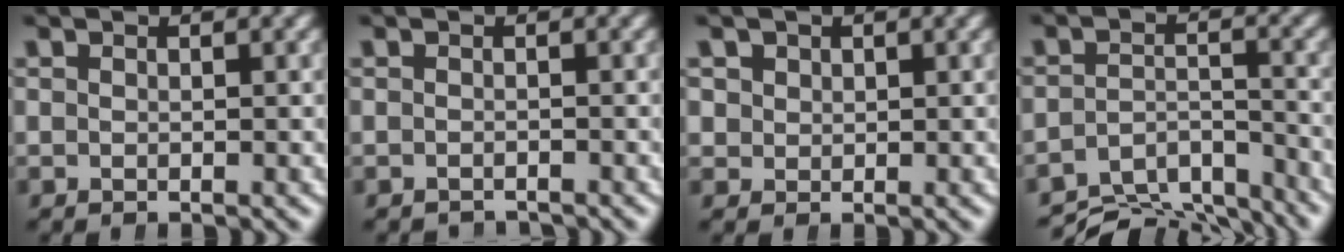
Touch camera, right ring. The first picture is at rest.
{"total": 1.8, "force": [-1.8, -0.1, -0.2], "torque": [0.006, -0.012, -0.026]}
{"total": 2.3, "force": [1.3, 1.7, 0.7], "torque": [-0.013, -0.007, 0.037]}
{"total": 7.9, "force": [-6.5, 2.8, 3.5], "torque": [-0.031, -0.027, -0.098]}